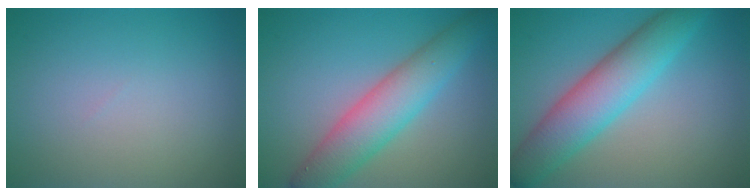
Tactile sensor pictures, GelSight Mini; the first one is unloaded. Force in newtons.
{"total": 6.0, "press": 6.0, "slide": 0.1}
{"total": 6.8, "press": 6.8, "slide": 0.2}